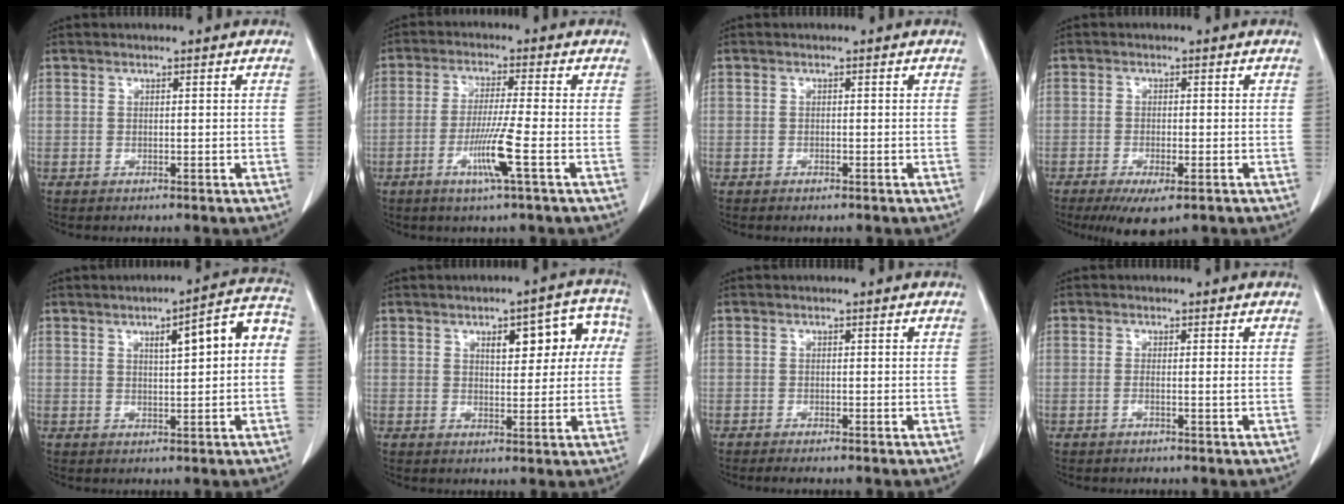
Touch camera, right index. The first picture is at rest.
{"total": 7.1, "force": [-2.7, -1.0, 6.6], "torque": [-0.126, -0.017, -0.054]}
{"total": 0.7, "force": [-0.5, 0.2, 0.4], "torque": [-0.010, -0.002, -0.006]}
{"total": 5.8, "force": [-3.5, 1.4, 4.4], "torque": [-0.072, -0.014, -0.052]}
{"total": 7.9, "force": [1.3, 1.4, 7.6], "torque": [-0.099, 0.029, 0.014]}
{"total": 8.6, "force": [2.5, 3.3, 7.5], "torque": [-0.083, 0.030, 0.030]}
{"total": 1.6, "force": [-1.3, 0.0, 0.9], "torque": [-0.014, -0.004, -0.018]}
{"total": 1.2, "force": [-0.3, -0.3, 1.1], "torque": [-0.020, -0.001, -0.008]}